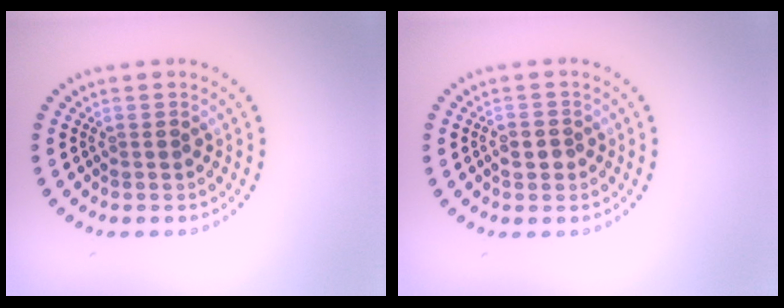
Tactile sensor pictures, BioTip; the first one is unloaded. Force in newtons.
{"total": 1.6, "press": 1.6, "slide": 0.2}